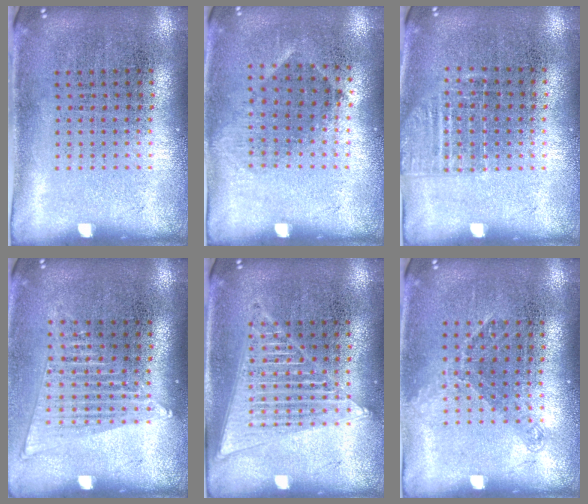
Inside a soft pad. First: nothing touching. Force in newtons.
{"total": 0.9, "press": 0.7, "slide": 0.6}
{"total": 1.1, "press": 1.0, "slide": 0.5}
{"total": 1.5, "press": 1.4, "slide": 0.7}
{"total": 1.5, "press": 1.5, "slide": 0.1}
{"total": 1.1, "press": 0.9, "slide": 0.6}